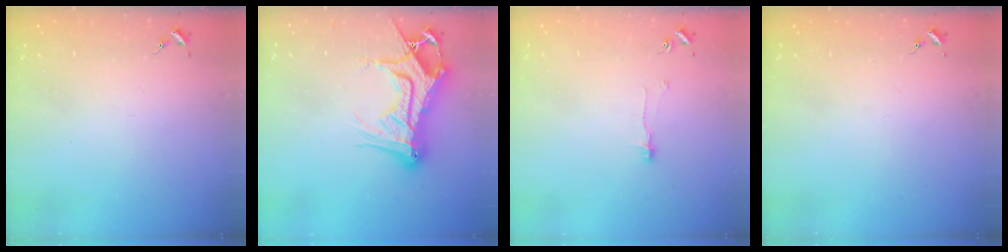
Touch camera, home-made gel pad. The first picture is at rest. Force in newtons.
{"total": 19.9, "press": 19.8, "slide": 1.8}
{"total": 6.4, "press": 6.4, "slide": 0.4}
{"total": 0.0}